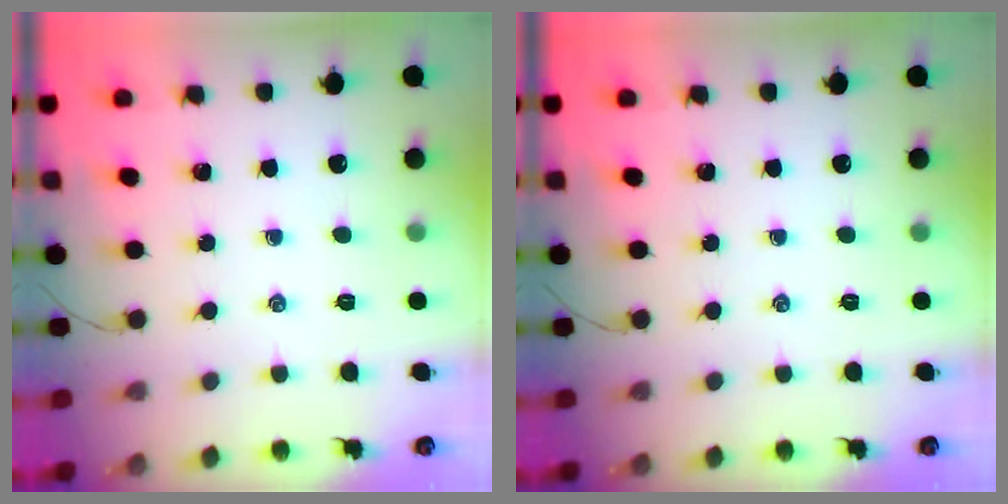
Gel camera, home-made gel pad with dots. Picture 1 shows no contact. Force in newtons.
{"total": 0.0}